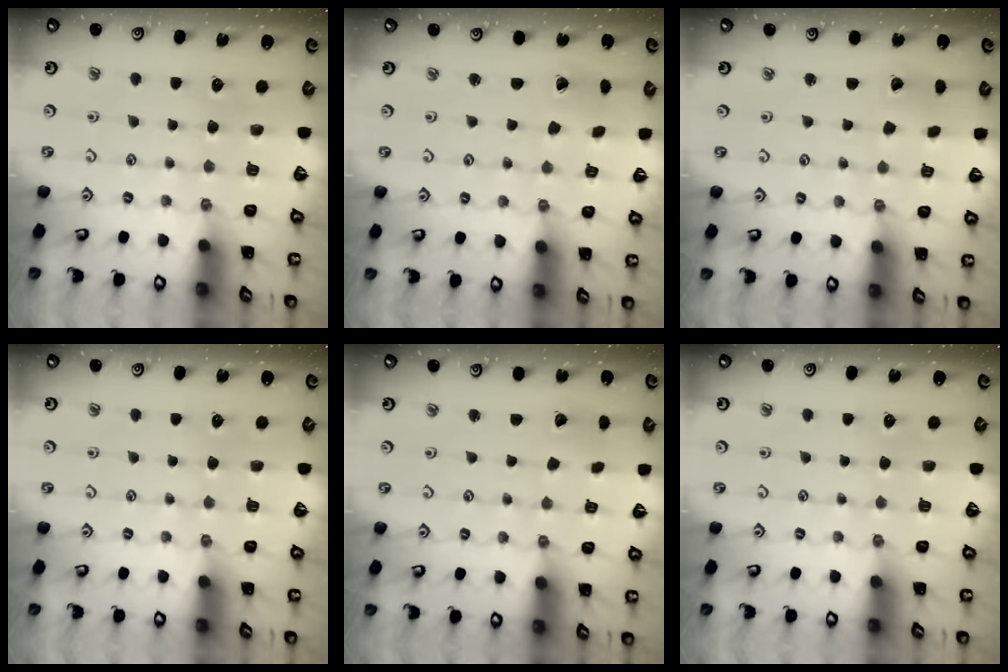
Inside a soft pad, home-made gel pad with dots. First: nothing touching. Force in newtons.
{"total": 1.6, "press": 1.5, "slide": 0.3}
{"total": 1.8, "press": 1.7, "slide": 0.1}
{"total": 0.0}
{"total": 2.5, "press": 2.4, "slide": 0.3}
{"total": 0.0}